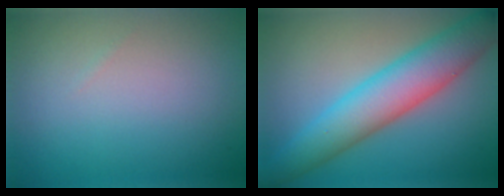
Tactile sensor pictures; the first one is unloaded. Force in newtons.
{"total": 7.4, "press": 7.4, "slide": 0.4}